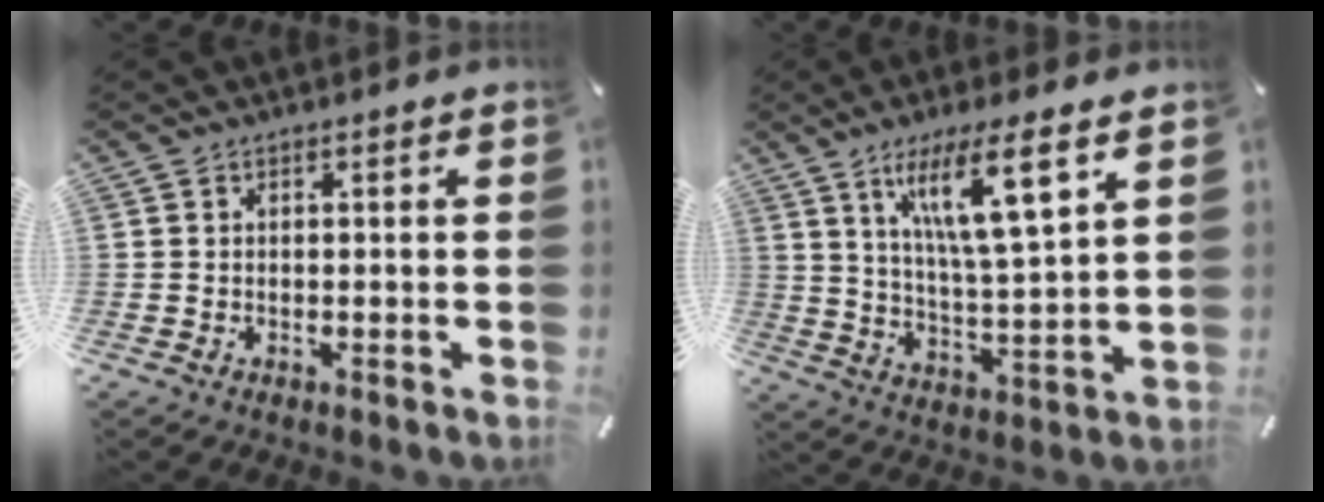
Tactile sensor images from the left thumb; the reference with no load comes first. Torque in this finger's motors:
{"motor_torque": [2.32, 2.09, 1.44, -1.33, 0.55]}